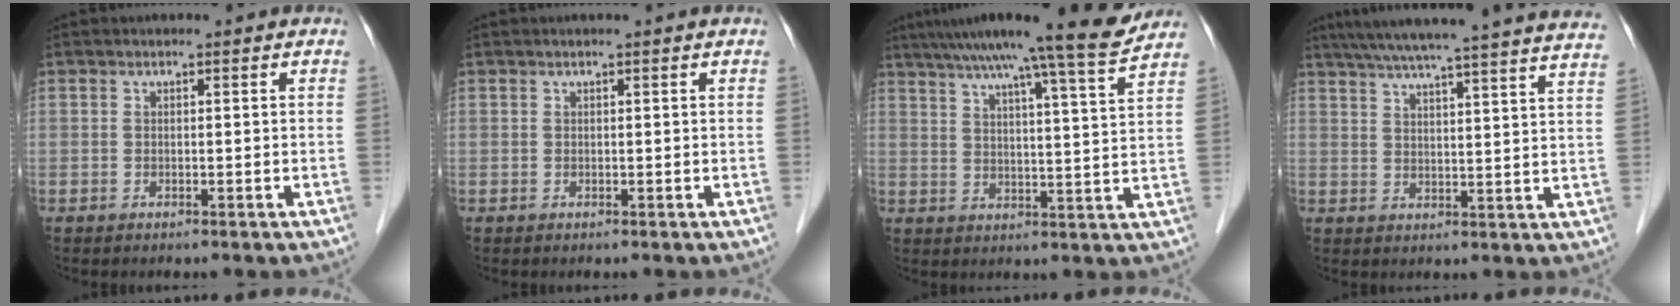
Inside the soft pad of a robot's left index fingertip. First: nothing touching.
{"total": 0.0}
{"total": 16.8, "force": [14.3, -1.0, 8.7], "torque": [-0.139, -0.007, 0.191]}
{"total": 28.5, "force": [25.7, -0.1, 12.5], "torque": [-0.201, -0.024, 0.319]}